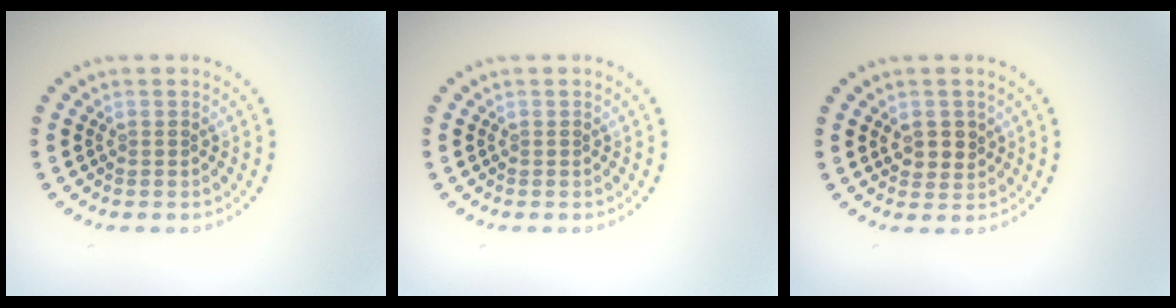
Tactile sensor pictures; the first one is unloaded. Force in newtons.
{"total": 0.0}
{"total": 2.0, "press": 2.0, "slide": 0.6}